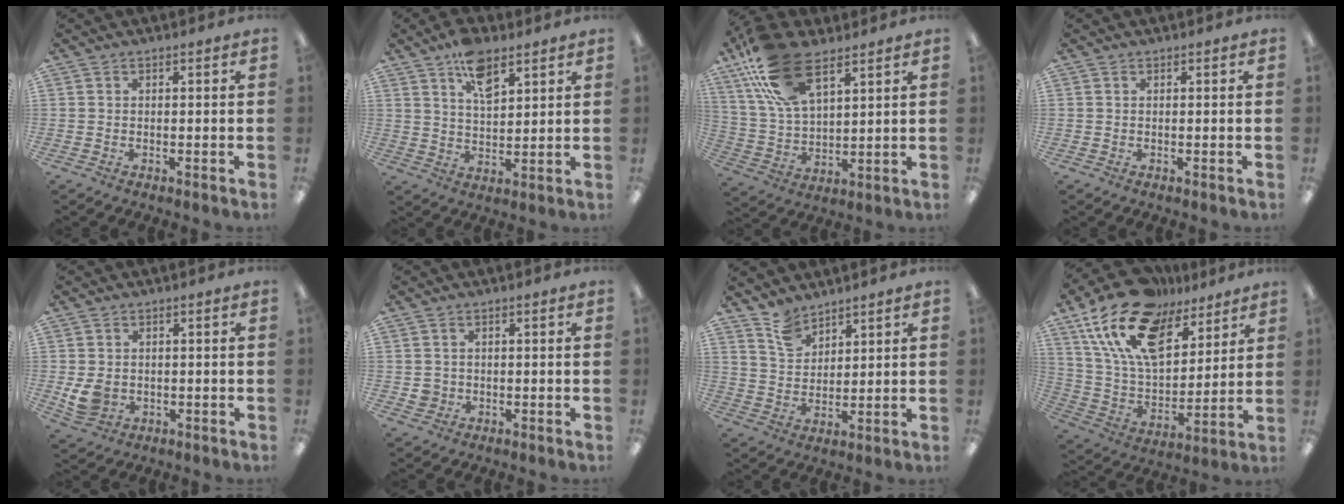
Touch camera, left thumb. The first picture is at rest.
{"total": 9.2, "force": [5.9, 4.4, 5.6], "torque": [-0.084, -0.027, 0.101]}
{"total": 18.4, "force": [10.9, 8.8, 12.0], "torque": [-0.260, -0.030, 0.193]}
{"total": 0.0}
{"total": 5.4, "force": [-0.2, 4.6, 2.9], "torque": [-0.049, 0.002, -0.001]}
{"total": 2.5, "force": [0.0, 2.5, 0.6], "torque": [-0.005, 0.001, -0.001]}
{"total": 6.7, "force": [5.6, 3.3, 1.7], "torque": [-0.043, -0.024, 0.108]}
{"total": 21.5, "force": [13.6, 11.3, 12.3], "torque": [-0.246, -0.075, 0.242]}